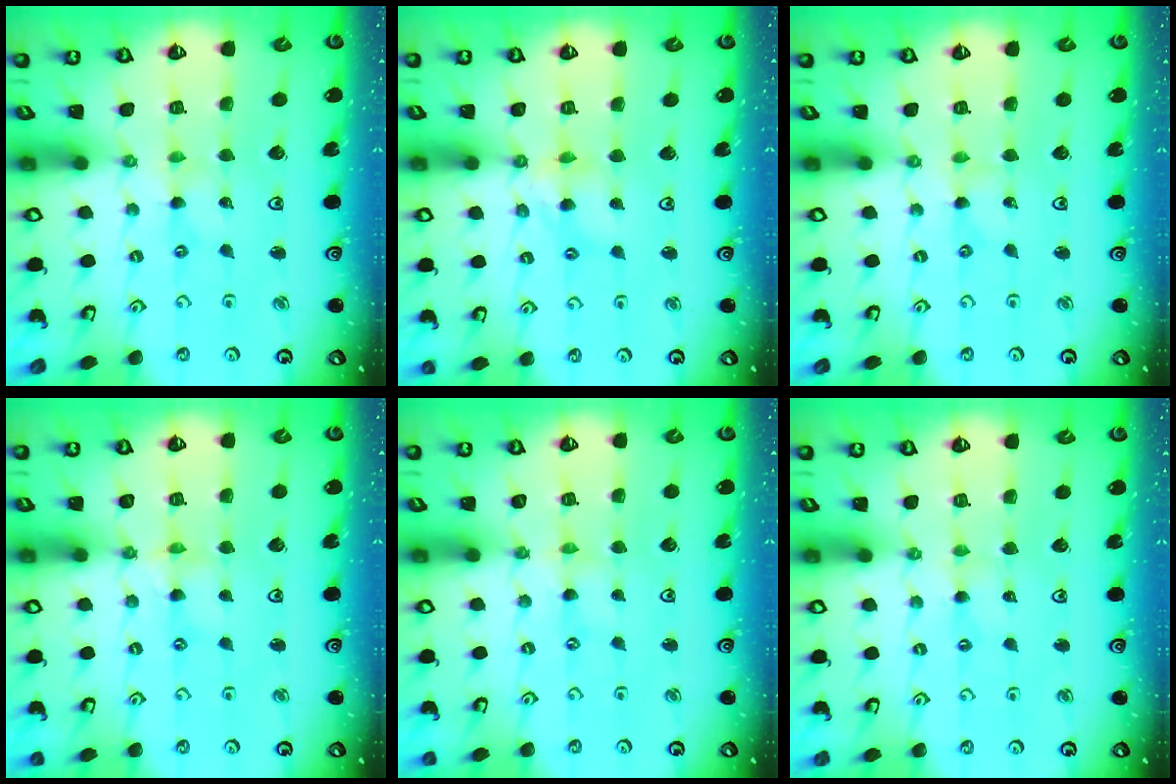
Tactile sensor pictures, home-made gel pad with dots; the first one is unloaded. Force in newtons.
{"total": 7.3, "press": 7.3, "slide": 0.6}
{"total": 0.0}
{"total": 2.4, "press": 2.4, "slide": 0.3}
{"total": 0.0}
{"total": 1.7, "press": 1.7, "slide": 0.4}